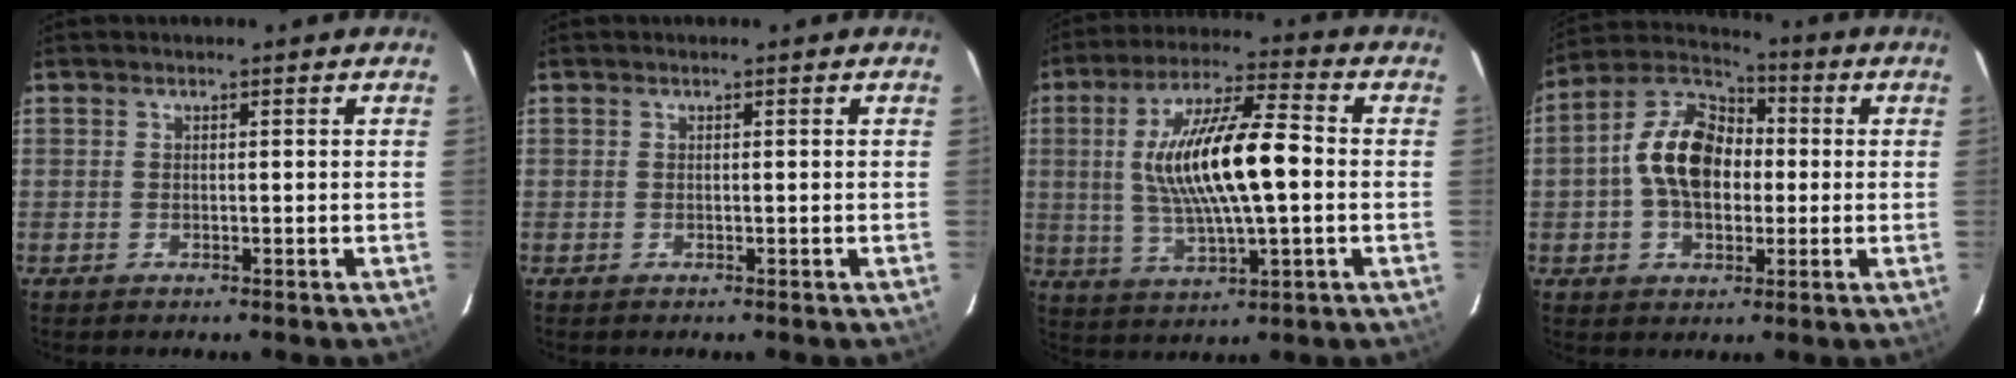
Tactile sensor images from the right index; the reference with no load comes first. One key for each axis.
{"total": 0.0}
{"total": 16.7, "fx": 0.3, "fy": 4.2, "fz": 16.1, "tx": -0.302, "ty": 0.008, "tz": 0.008}
{"total": 13.3, "fx": -0.3, "fy": 8.9, "fz": 9.9, "tx": -0.195, "ty": 0.030, "tz": -0.010}